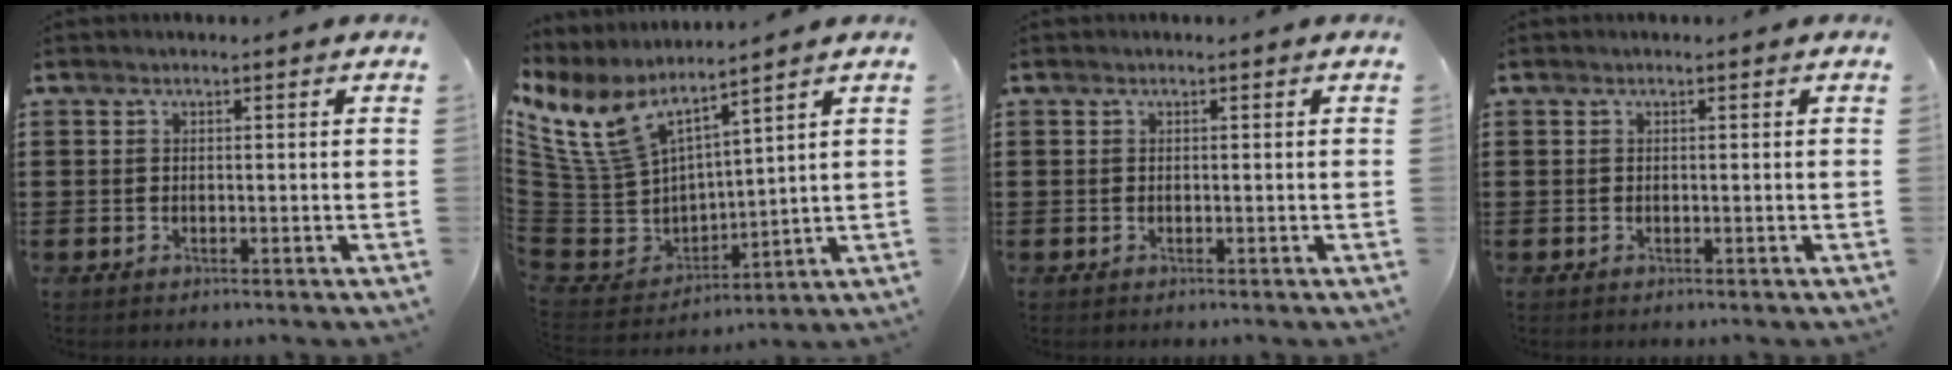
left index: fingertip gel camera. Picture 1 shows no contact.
{"total": 9.6, "force": [6.2, 4.7, 5.6], "torque": [-0.159, -0.040, 0.115]}
{"total": 0.0}
{"total": 0.0}